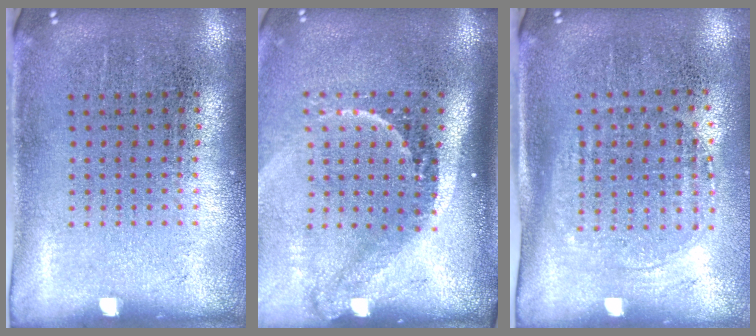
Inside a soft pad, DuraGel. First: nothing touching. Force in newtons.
{"total": 2.2, "press": 1.5, "slide": 1.7}
{"total": 1.5, "press": 1.2, "slide": 0.8}